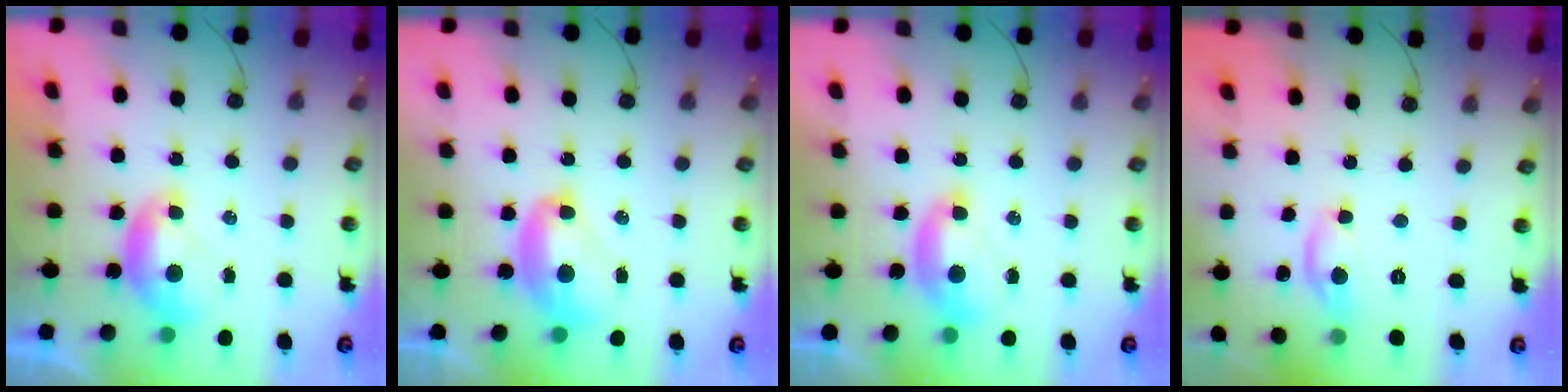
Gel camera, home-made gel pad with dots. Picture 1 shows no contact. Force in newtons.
{"total": 3.5, "press": 3.5, "slide": 0.4}
{"total": 1.5, "press": 1.4, "slide": 0.6}
{"total": 5.3, "press": 5.2, "slide": 0.2}